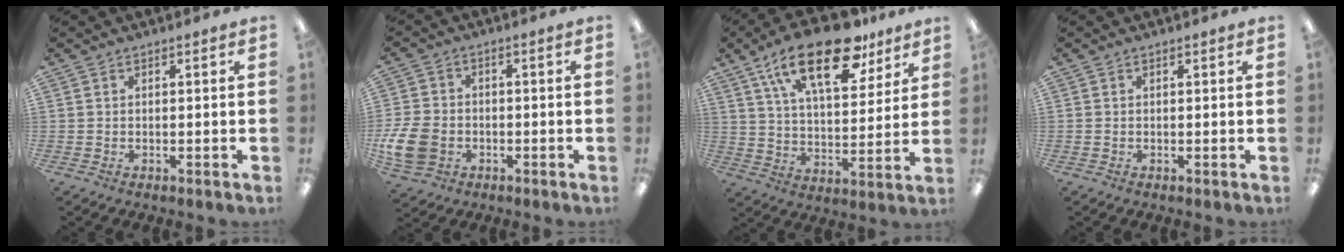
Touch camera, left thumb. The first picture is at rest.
{"total": 9.6, "force": [-2.8, 7.2, 5.6], "torque": [-0.126, 0.006, -0.049]}
{"total": 21.9, "force": [13.8, 9.5, 14.1], "torque": [-0.234, -0.059, 0.233]}
{"total": 0.0}